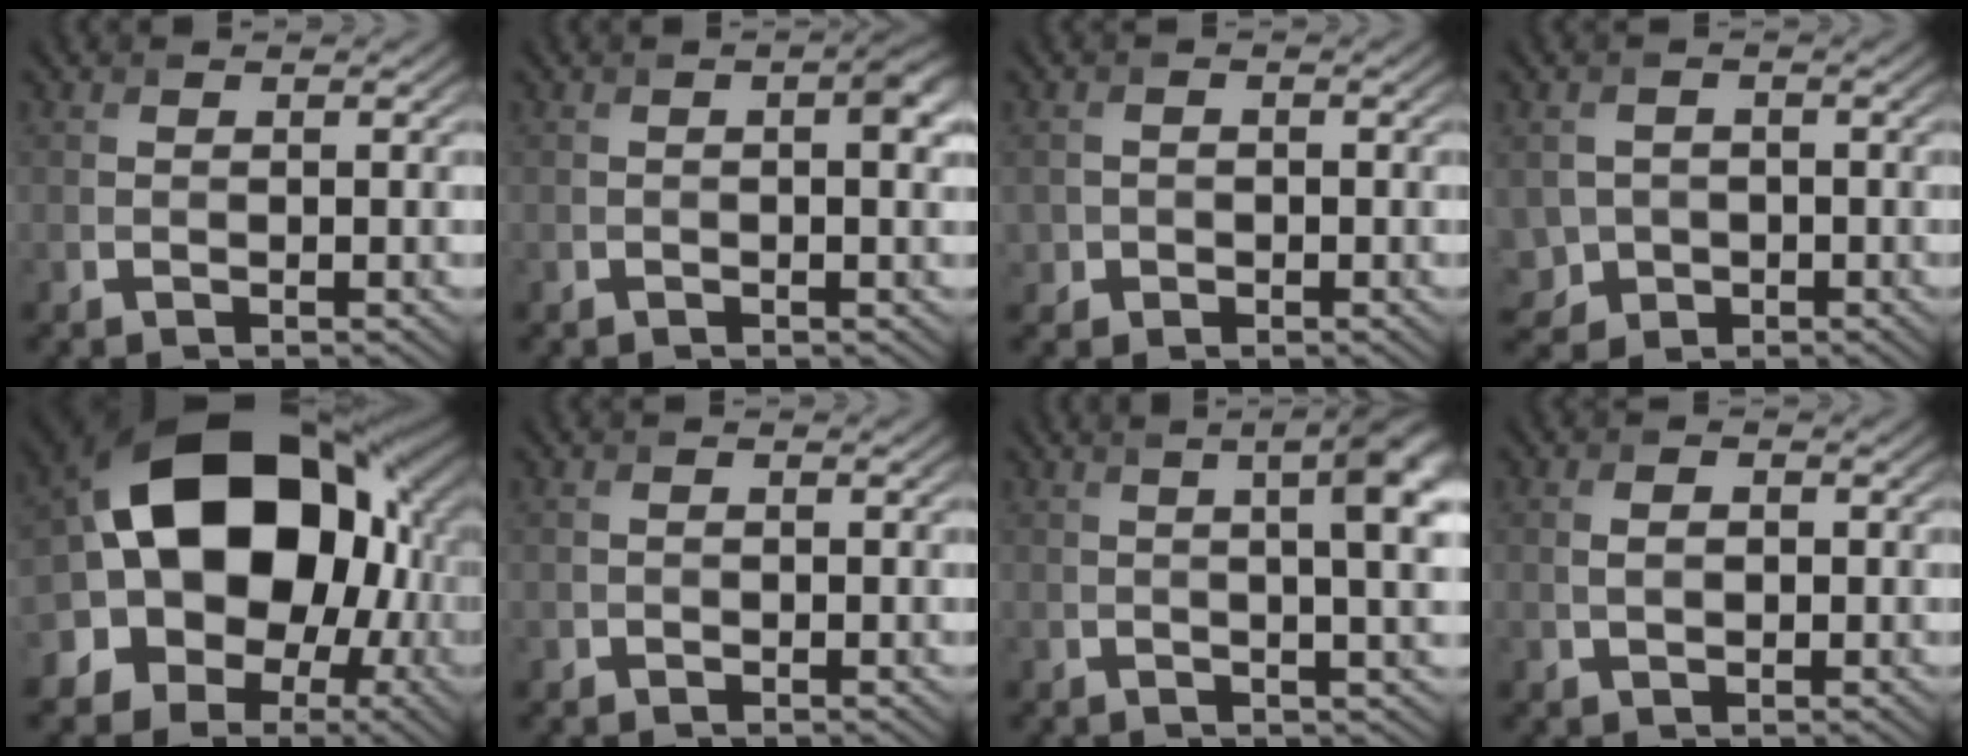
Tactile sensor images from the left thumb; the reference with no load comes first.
{"total": 2.8, "force": [0.2, 1.3, 2.5], "torque": [-0.034, 0.006, 0.001]}
{"total": 1.8, "force": [-0.8, 1.6, 0.1], "torque": [-0.001, -0.001, -0.017]}
{"total": 4.1, "force": [-1.1, 3.6, 1.4], "torque": [-0.042, -0.008, -0.031]}
{"total": 20.4, "force": [-0.2, 15.8, 12.9], "torque": [-0.223, -0.019, -0.005]}
{"total": 0.8, "force": [-0.6, 0.6, 0.0], "torque": [0.000, -0.003, -0.016]}
{"total": 7.3, "force": [1.6, 2.1, 6.9], "torque": [-0.082, 0.019, 0.018]}
{"total": 2.0, "force": [-0.3, 1.3, 1.5], "torque": [-0.027, -0.002, -0.005]}